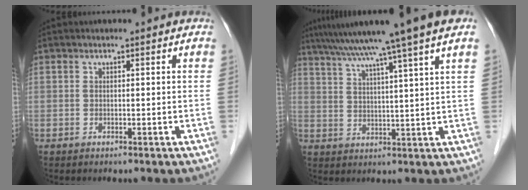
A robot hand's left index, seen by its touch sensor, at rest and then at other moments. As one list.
[{"total": 14.5, "force": [10.8, -2.3, 9.4], "torque": [-0.154, 0.016, 0.150]}]